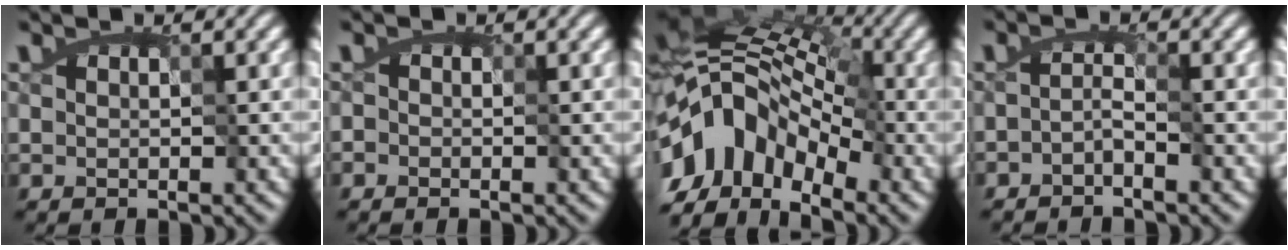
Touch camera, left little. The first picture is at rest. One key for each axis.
{"total": 1.1, "fx": -0.1, "fy": 1.0, "fz": 0.4, "tx": -0.012, "ty": 0.001, "tz": -0.003}
{"total": 11.5, "fx": -6.2, "fy": 6.7, "fz": 7.0, "tx": -0.114, "ty": 0.003, "tz": -0.126}
{"total": 1.9, "fx": -1.9, "fy": -0.3, "fz": 0.1, "tx": 0.000, "ty": -0.001, "tz": -0.033}